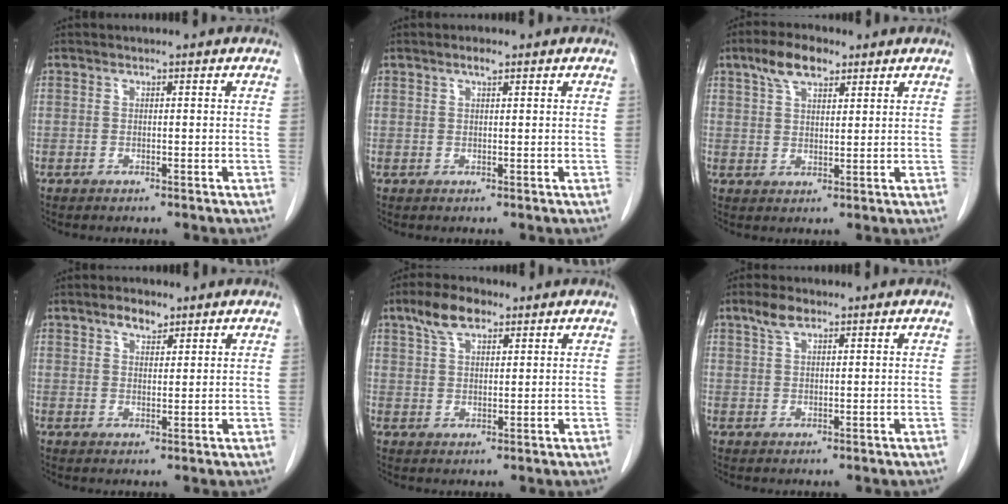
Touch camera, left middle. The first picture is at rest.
{"total": 1.3, "force": [0.9, 0.2, 0.9], "torque": [-0.019, 0.000, 0.016]}
{"total": 6.4, "force": [4.1, 2.7, 4.0], "torque": [-0.077, 0.015, 0.076]}
{"total": 3.1, "force": [2.2, 1.4, 1.6], "torque": [-0.030, 0.003, 0.040]}
{"total": 5.5, "force": [3.6, 2.3, 3.4], "torque": [-0.072, 0.013, 0.070]}
{"total": 2.9, "force": [2.0, 1.1, 1.8], "torque": [-0.041, 0.007, 0.042]}